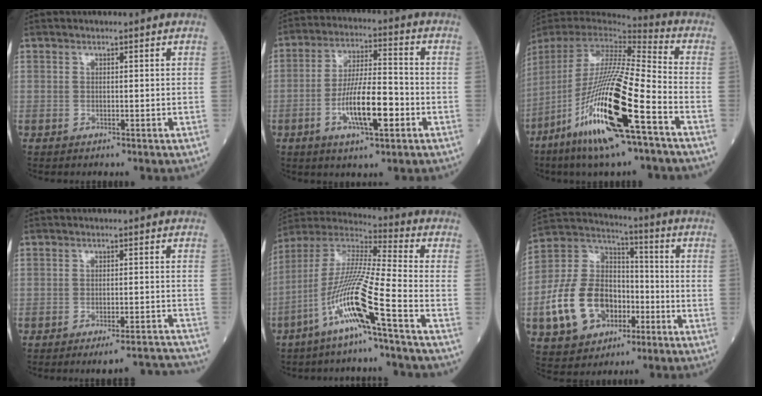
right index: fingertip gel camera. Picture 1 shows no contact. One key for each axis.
{"total": 10.6, "fx": -3.5, "fy": 2.0, "fz": 9.8, "tx": -0.180, "ty": 0.001, "tz": -0.063}
{"total": 22.7, "fx": -10.5, "fy": 1.1, "fz": 20.1, "tx": -0.412, "ty": -0.062, "tz": -0.209}
{"total": 9.3, "fx": -9.0, "fy": -0.3, "fz": 2.0, "tx": -0.003, "ty": 0.008, "tz": -0.116}
{"total": 14.3, "fx": -6.8, "fy": -1.4, "fz": 12.5, "tx": -0.261, "ty": -0.015, "tz": -0.142}
{"total": 15.7, "fx": -5.1, "fy": 11.2, "fz": 9.8, "tx": -0.227, "ty": 0.024, "tz": -0.086}